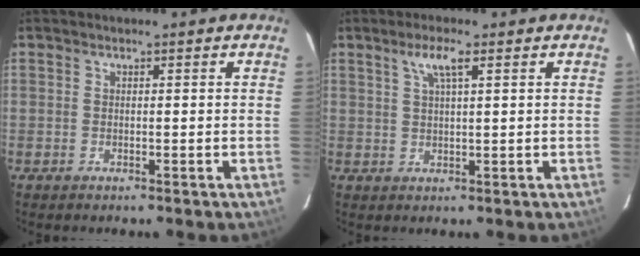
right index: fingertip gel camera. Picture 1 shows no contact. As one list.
[{"total": 3.7, "force": [1.9, 0.5, 3.1], "torque": [-0.059, 0.007, 0.036]}]